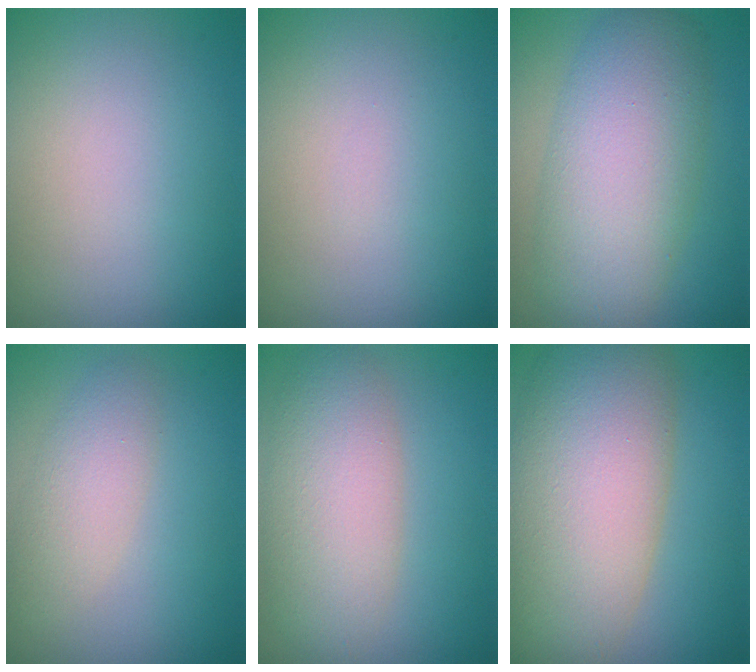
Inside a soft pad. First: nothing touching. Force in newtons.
{"total": 0.0}
{"total": 8.1, "press": 8.1, "slide": 0.2}
{"total": 2.8, "press": 2.8, "slide": 0.1}
{"total": 5.4, "press": 5.4, "slide": 0.4}
{"total": 12.0, "press": 12.0, "slide": 0.6}